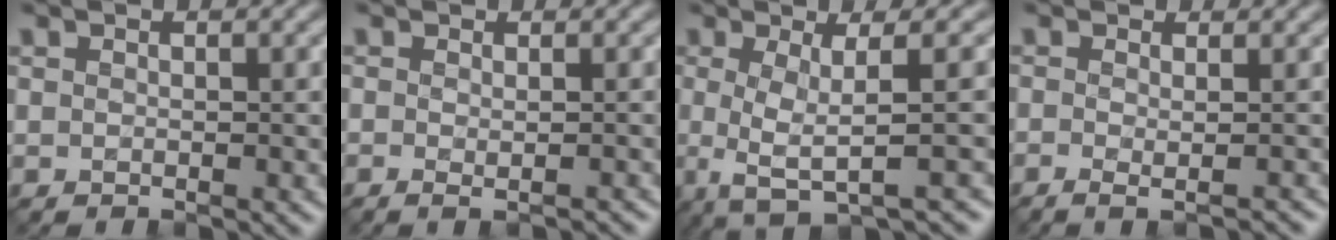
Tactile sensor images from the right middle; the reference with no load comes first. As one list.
[{"total": 1.0, "force": [-0.4, 0.2, 0.9], "torque": [-0.016, -0.009, -0.009]}, {"total": 5.1, "force": [-0.5, 1.1, 4.9], "torque": [-0.075, -0.003, -0.011]}, {"total": 1.9, "force": [-0.4, 0.7, 1.7], "torque": [-0.023, -0.011, -0.009]}]